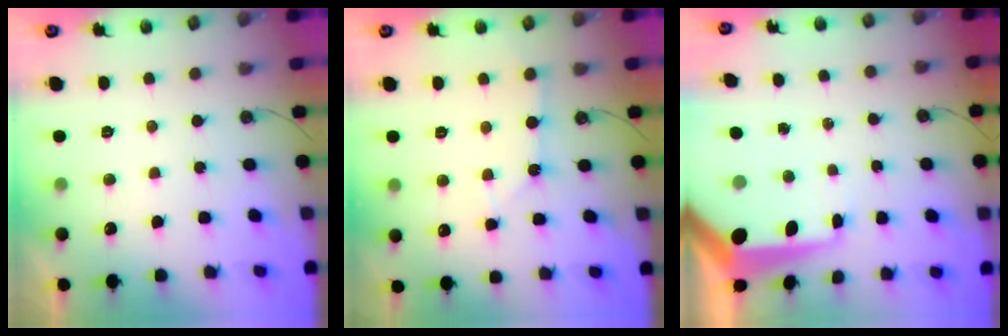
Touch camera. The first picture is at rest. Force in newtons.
{"total": 3.6, "press": 3.6, "slide": 0.4}
{"total": 12.2, "press": 12.1, "slide": 1.0}